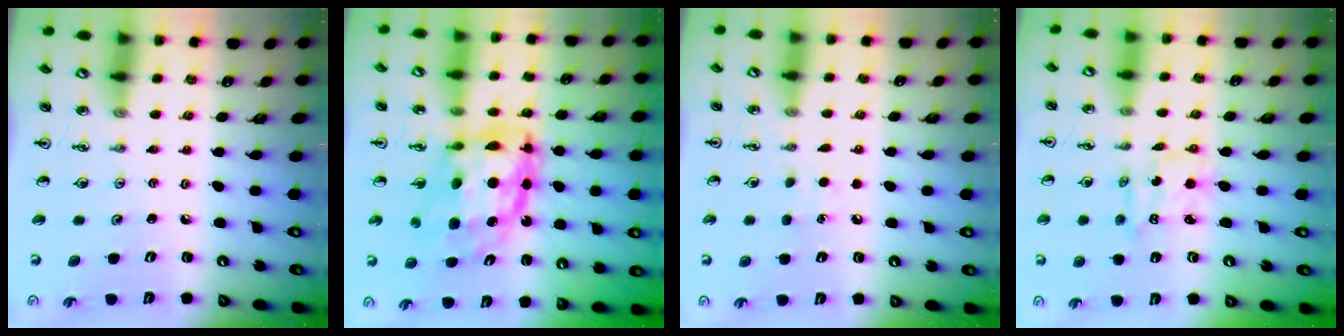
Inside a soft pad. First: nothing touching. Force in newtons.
{"total": 14.0, "press": 13.9, "slide": 1.2}
{"total": 4.6, "press": 4.6, "slide": 0.6}
{"total": 2.4, "press": 2.4, "slide": 0.1}